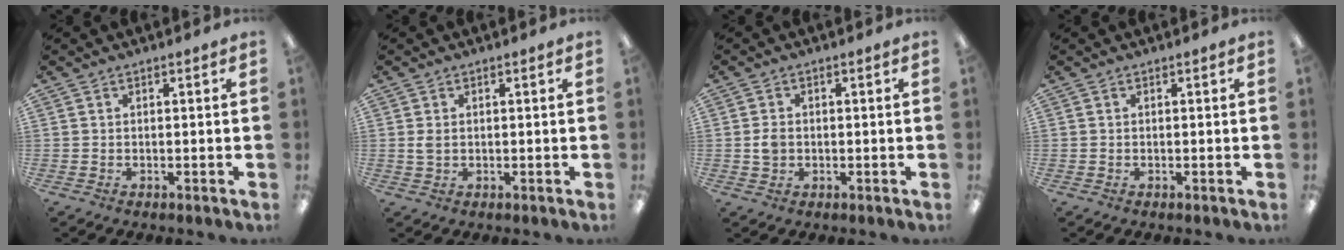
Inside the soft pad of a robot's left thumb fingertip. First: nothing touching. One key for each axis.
{"total": 1.9, "fx": 0.3, "fy": 1.2, "fz": 1.5, "tx": -0.031, "ty": 0.004, "tz": 0.004}
{"total": 2.7, "fx": -0.1, "fy": 2.1, "fz": 1.6, "tx": -0.030, "ty": 0.004, "tz": -0.003}
{"total": 0.0}